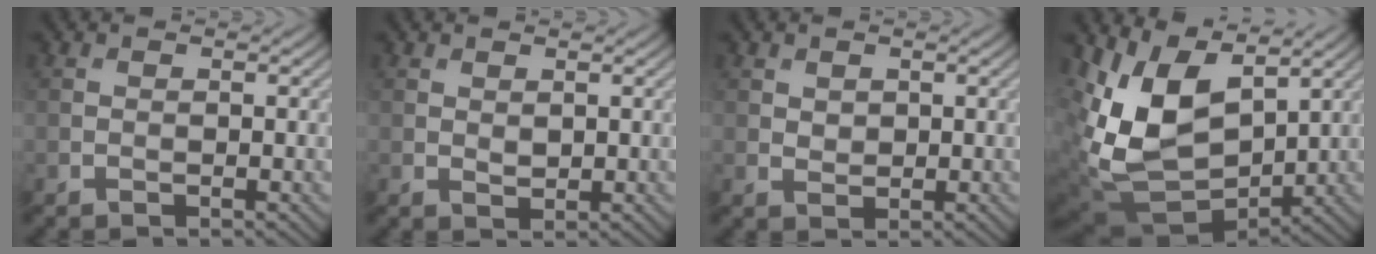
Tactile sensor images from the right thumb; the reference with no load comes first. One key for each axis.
{"total": 1.0, "fx": 0.6, "fy": 0.6, "fz": 0.6, "tx": -0.012, "ty": -0.004, "tz": 0.016}
{"total": 1.3, "fx": 0.8, "fy": 1.0, "fz": 0.5, "tx": -0.013, "ty": -0.003, "tz": 0.018}
{"total": 12.9, "fx": 3.0, "fy": 8.1, "fz": 9.6, "tx": -0.229, "ty": -0.014, "tz": 0.066}